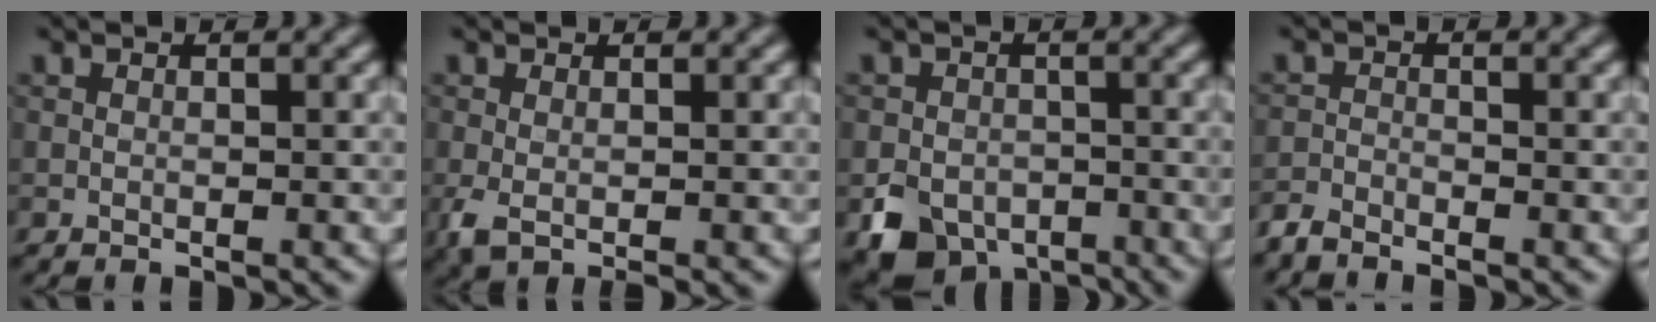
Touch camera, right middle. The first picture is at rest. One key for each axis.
{"total": 2.2, "fx": -0.6, "fy": 1.0, "fz": 1.8, "tx": -0.048, "ty": -0.005, "tz": -0.014}
{"total": 5.9, "fx": -3.2, "fy": 4.4, "fz": 2.3, "tx": -0.042, "ty": -0.014, "tz": -0.058}
{"total": 2.0, "fx": -1.9, "fy": 0.3, "fz": 0.3, "tx": -0.010, "ty": -0.002, "tz": -0.047}